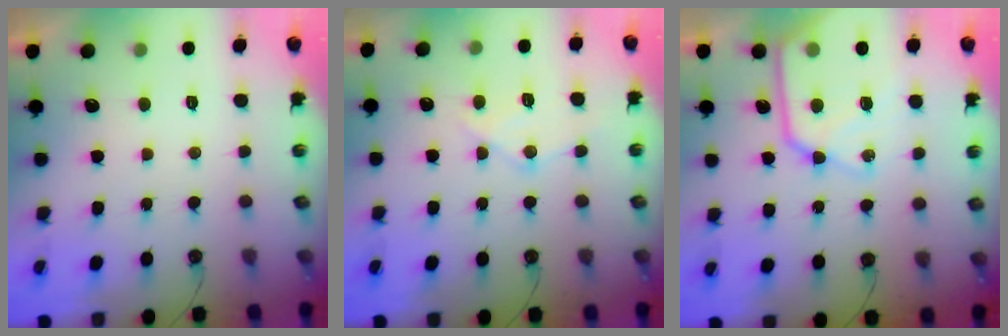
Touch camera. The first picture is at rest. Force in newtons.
{"total": 11.8, "press": 11.7, "slide": 1.2}
{"total": 16.1, "press": 16.0, "slide": 1.9}